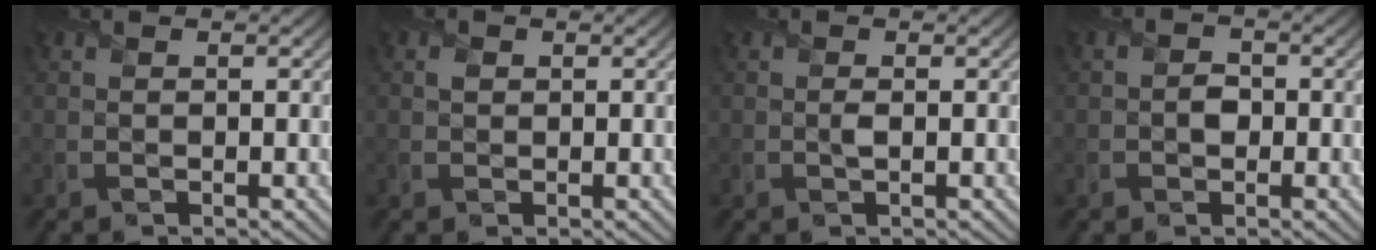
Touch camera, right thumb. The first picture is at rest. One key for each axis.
{"total": 0.7, "fx": 0.2, "fy": 0.6, "fz": 0.2, "tx": -0.006, "ty": -0.002, "tz": 0.003}
{"total": 0.7, "fx": -0.1, "fy": 0.2, "fz": 0.6, "tx": -0.014, "ty": -0.002, "tz": -0.001}
{"total": 1.7, "fx": -0.4, "fy": 1.4, "fz": 0.9, "tx": -0.015, "ty": -0.001, "tz": -0.012}